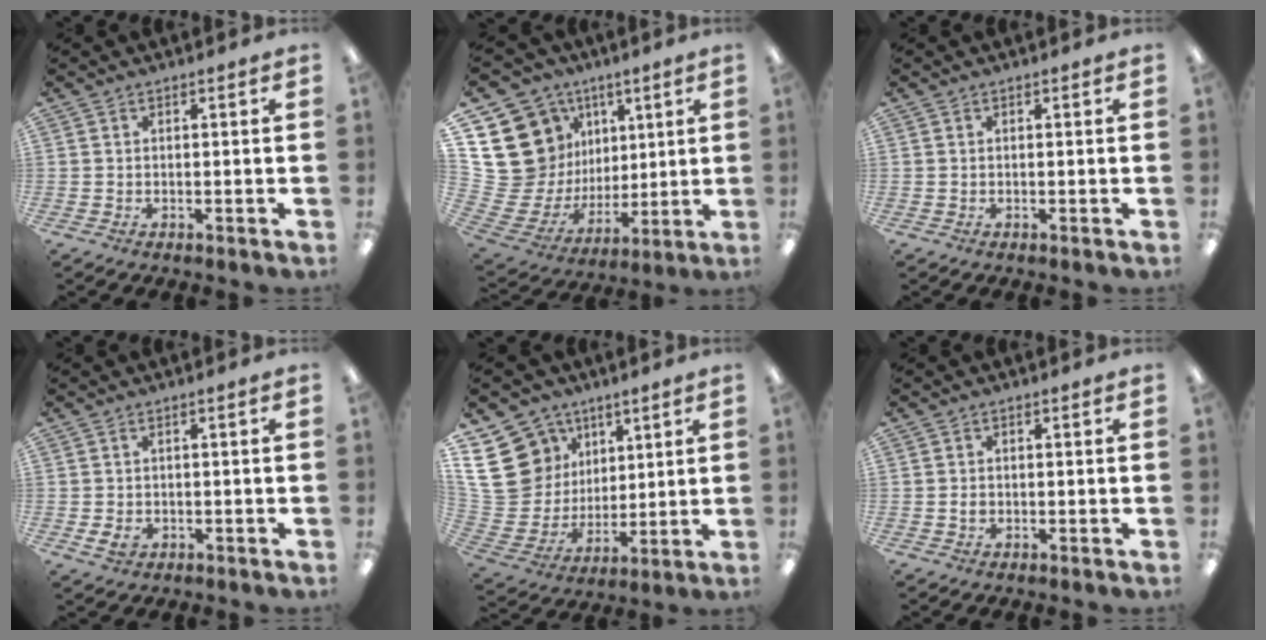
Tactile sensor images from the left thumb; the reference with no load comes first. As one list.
[{"total": 19.8, "force": [6.6, 17.4, 6.8], "torque": [-0.134, -0.057, 0.159]}, {"total": 0.0}, {"total": 3.7, "force": [-0.8, 2.4, 2.7], "torque": [-0.058, 0.002, -0.016]}, {"total": 18.9, "force": [7.6, 15.6, 7.7], "torque": [-0.168, -0.036, 0.158]}, {"total": 1.1, "force": [-0.2, 0.8, 0.8], "torque": [-0.015, 0.001, -0.004]}]